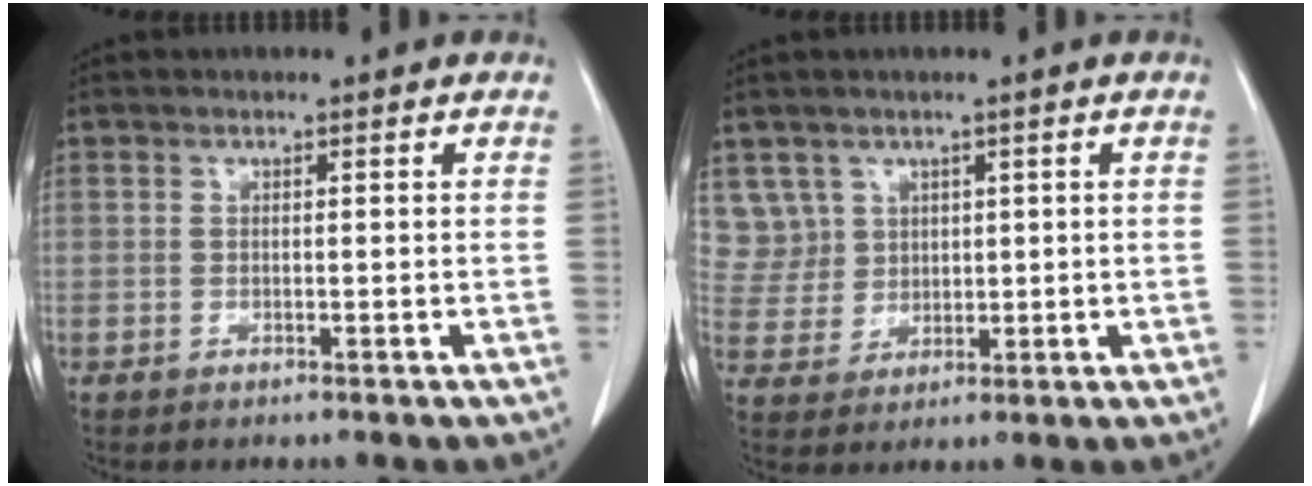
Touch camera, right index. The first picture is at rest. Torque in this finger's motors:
{"motor_torque": [-0.01, 0.13, 0.02, 0.04]}